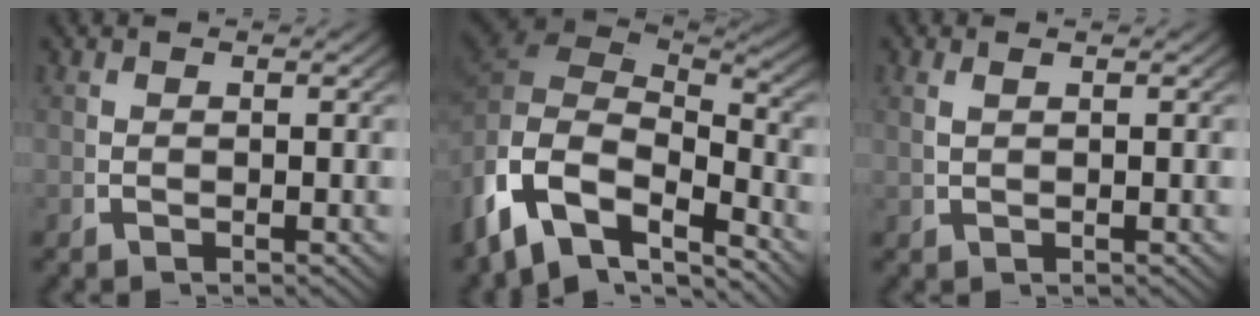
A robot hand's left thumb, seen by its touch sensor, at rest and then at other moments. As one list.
[{"total": 11.2, "force": [-1.6, 7.6, 8.0], "torque": [-0.178, -0.037, -0.009]}, {"total": 1.1, "force": [0.6, -0.5, 0.8], "torque": [-0.017, 0.006, 0.018]}]